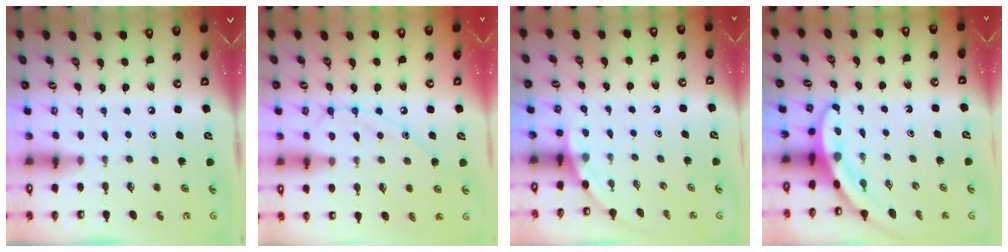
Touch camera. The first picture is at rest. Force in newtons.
{"total": 10.4, "press": 10.4, "slide": 0.7}
{"total": 1.7, "press": 1.7, "slide": 0.0}
{"total": 3.2, "press": 3.2, "slide": 0.1}